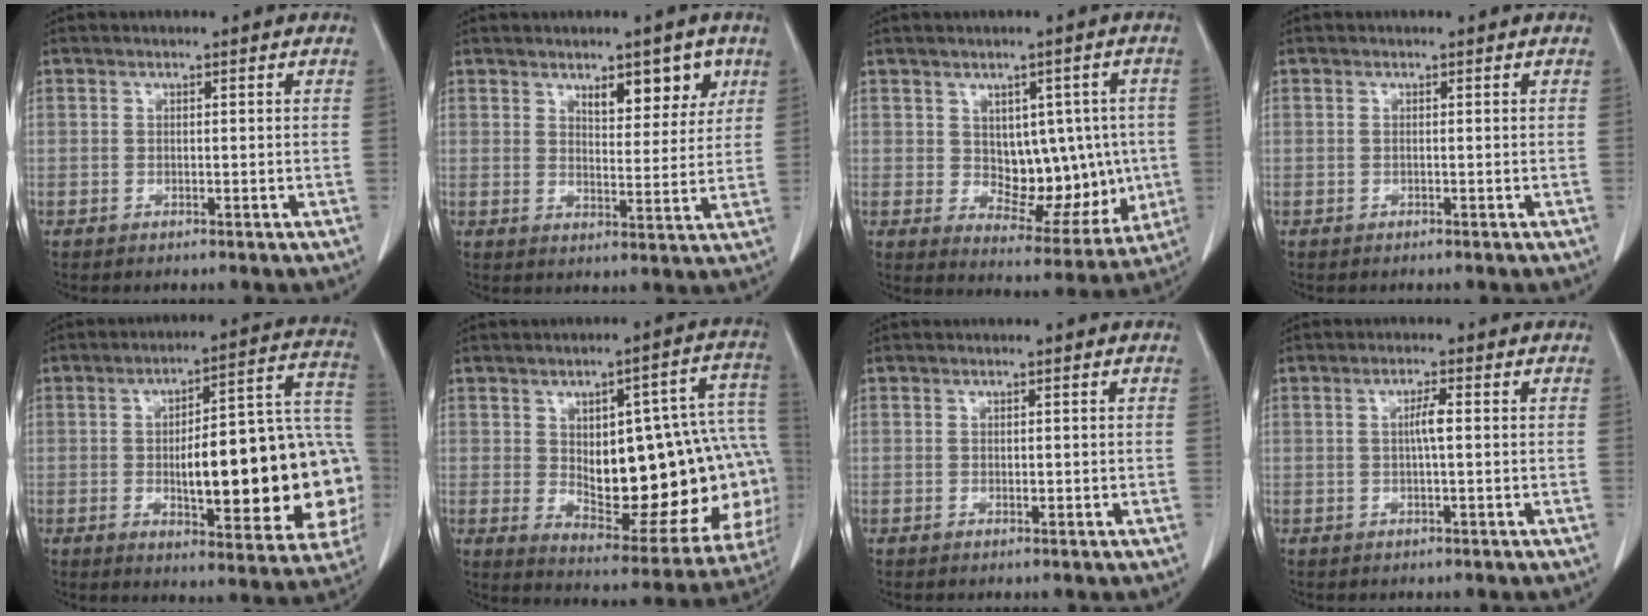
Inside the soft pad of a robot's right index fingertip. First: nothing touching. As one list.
[{"total": 6.4, "force": [3.6, 2.7, 4.6], "torque": [-0.055, -0.003, 0.051]}, {"total": 11.4, "force": [0.4, 6.7, 9.2], "torque": [-0.104, 0.013, 0.030]}, {"total": 0.0}, {"total": 24.5, "force": [-3.2, 6.5, 23.4], "torque": [-0.241, 0.037, -0.026]}, {"total": 25.8, "force": [-0.7, 9.7, 24.0], "torque": [-0.248, 0.033, 0.024]}, {"total": 0.8, "force": [0.0, 0.4, 0.7], "torque": [-0.011, -0.001, 0.001]}, {"total": 2.5, "force": [0.1, 0.1, 2.5], "torque": [-0.047, 0.002, 0.002]}]